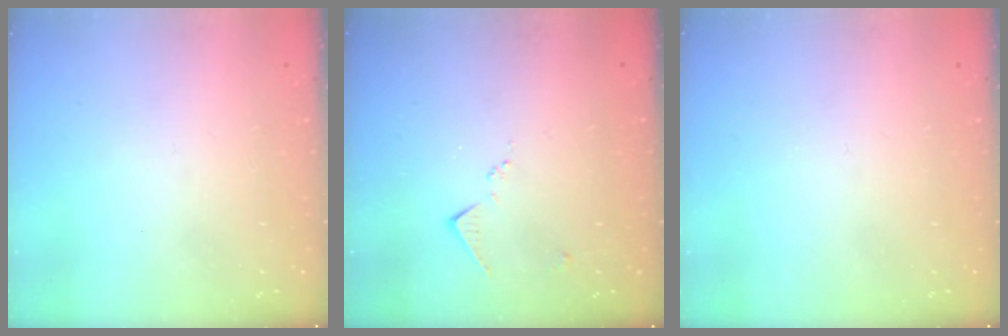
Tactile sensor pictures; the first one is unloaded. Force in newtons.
{"total": 5.1, "press": 5.0, "slide": 0.7}
{"total": 0.0}